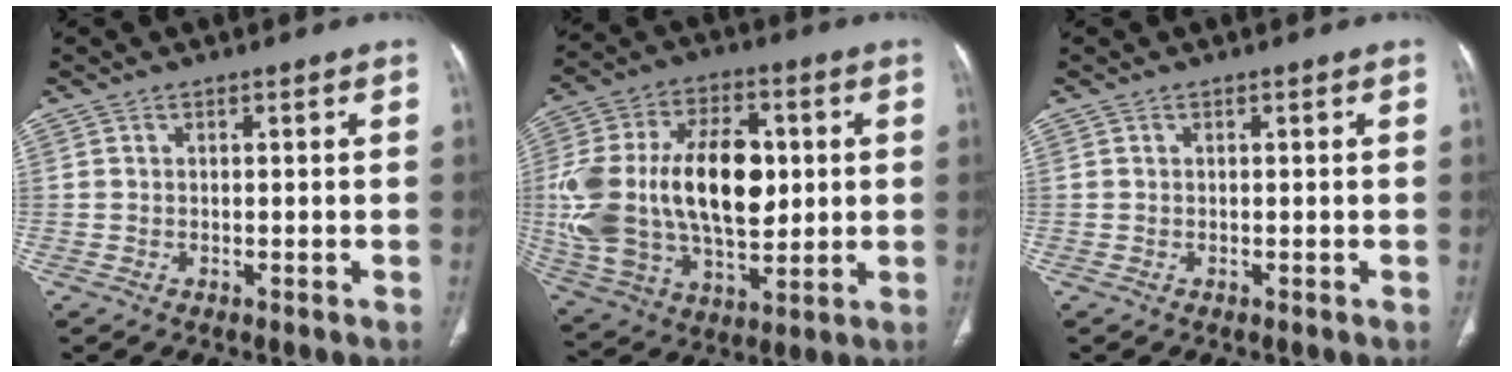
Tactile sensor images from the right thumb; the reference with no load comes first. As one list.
[{"total": 25.9, "force": [2.1, 15.2, 20.8], "torque": [-0.394, -0.001, 0.045]}, {"total": 0.0}]